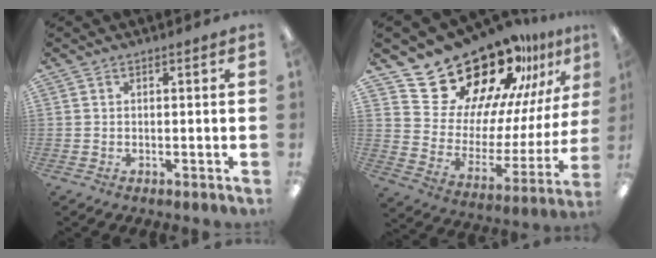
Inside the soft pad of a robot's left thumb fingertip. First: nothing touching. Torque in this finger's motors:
{"motor_torque": [1.24, 1.30, 1.35, -1.42, 0.10]}